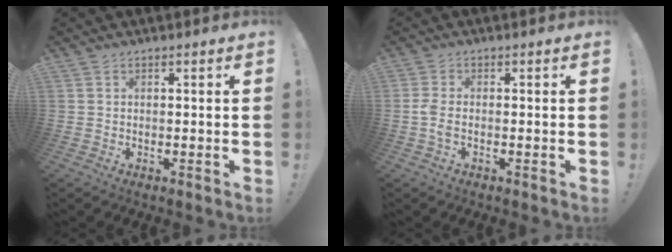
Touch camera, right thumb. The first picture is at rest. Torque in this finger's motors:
{"motor_torque": [0.55, 0.48, 0.25, -0.28, 0.20]}